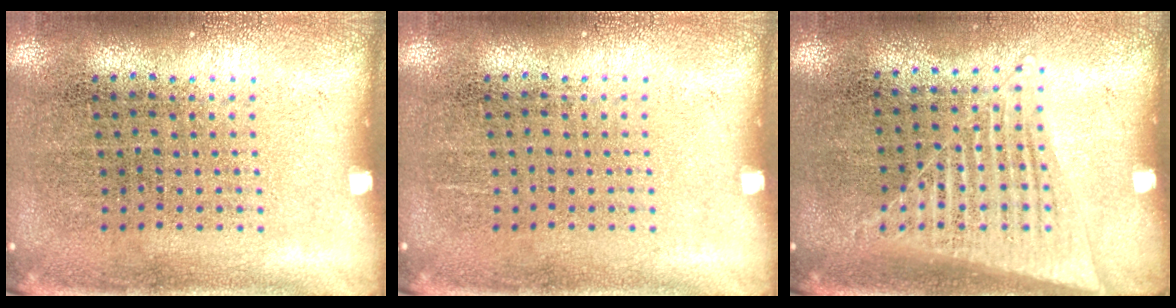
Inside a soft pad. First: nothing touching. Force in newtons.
{"total": 0.0}
{"total": 1.4, "press": 1.3, "slide": 0.6}